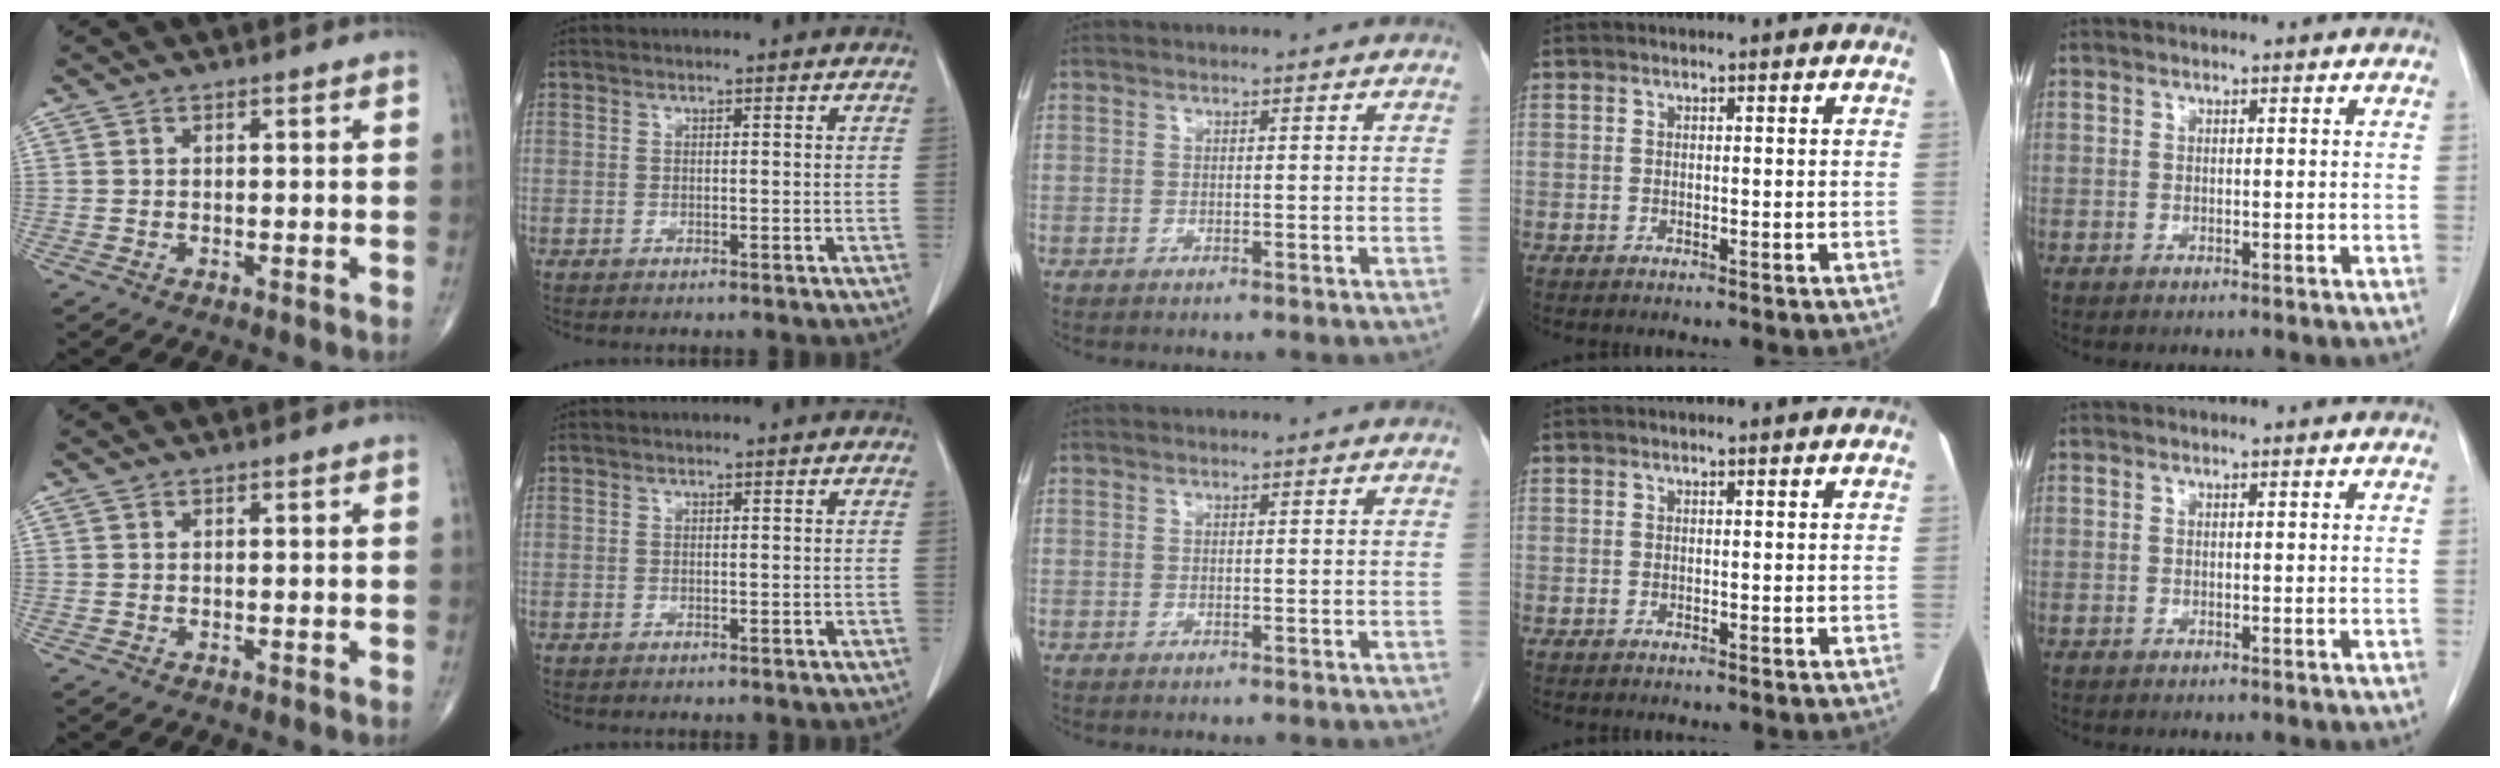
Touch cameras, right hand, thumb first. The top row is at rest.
{}